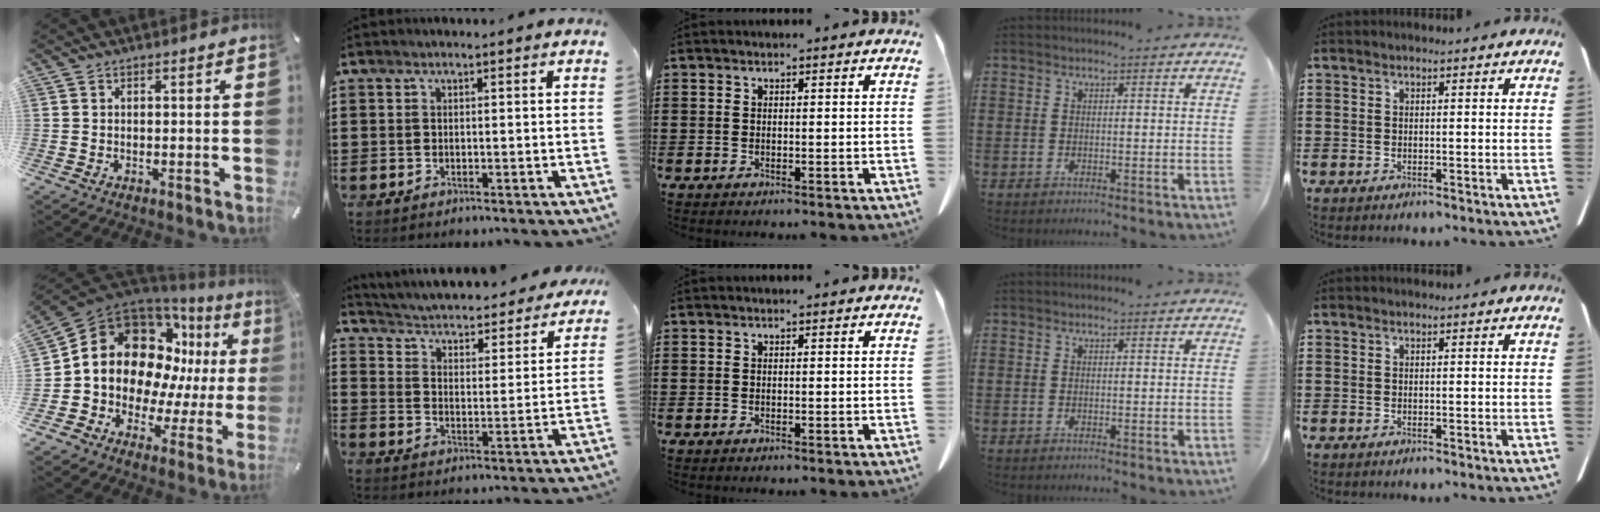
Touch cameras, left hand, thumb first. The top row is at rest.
{"thumb": {"total": 16.6, "force": [5.5, 12.8, 8.9], "torque": [-0.151, -0.060, 0.106]}, "index": {"total": 2.7, "force": [2.7, 0.0, 0.6], "torque": [-0.030, -0.033, 0.034]}}